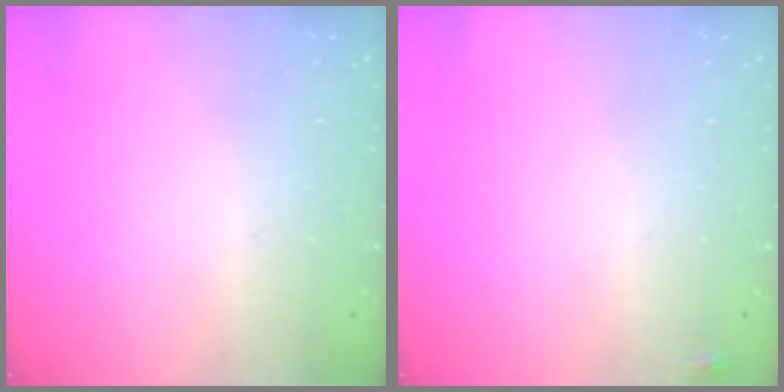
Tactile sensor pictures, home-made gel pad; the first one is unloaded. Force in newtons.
{"total": 3.4, "press": 3.3, "slide": 0.5}